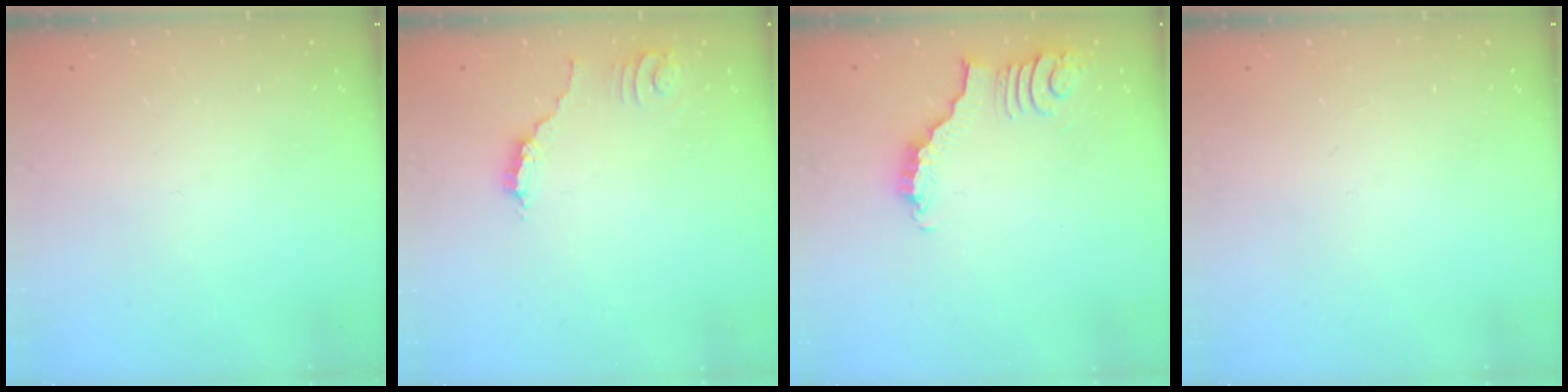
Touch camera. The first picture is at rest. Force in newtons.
{"total": 2.0, "press": 2.0, "slide": 0.3}
{"total": 3.5, "press": 3.5, "slide": 0.4}
{"total": 0.0}